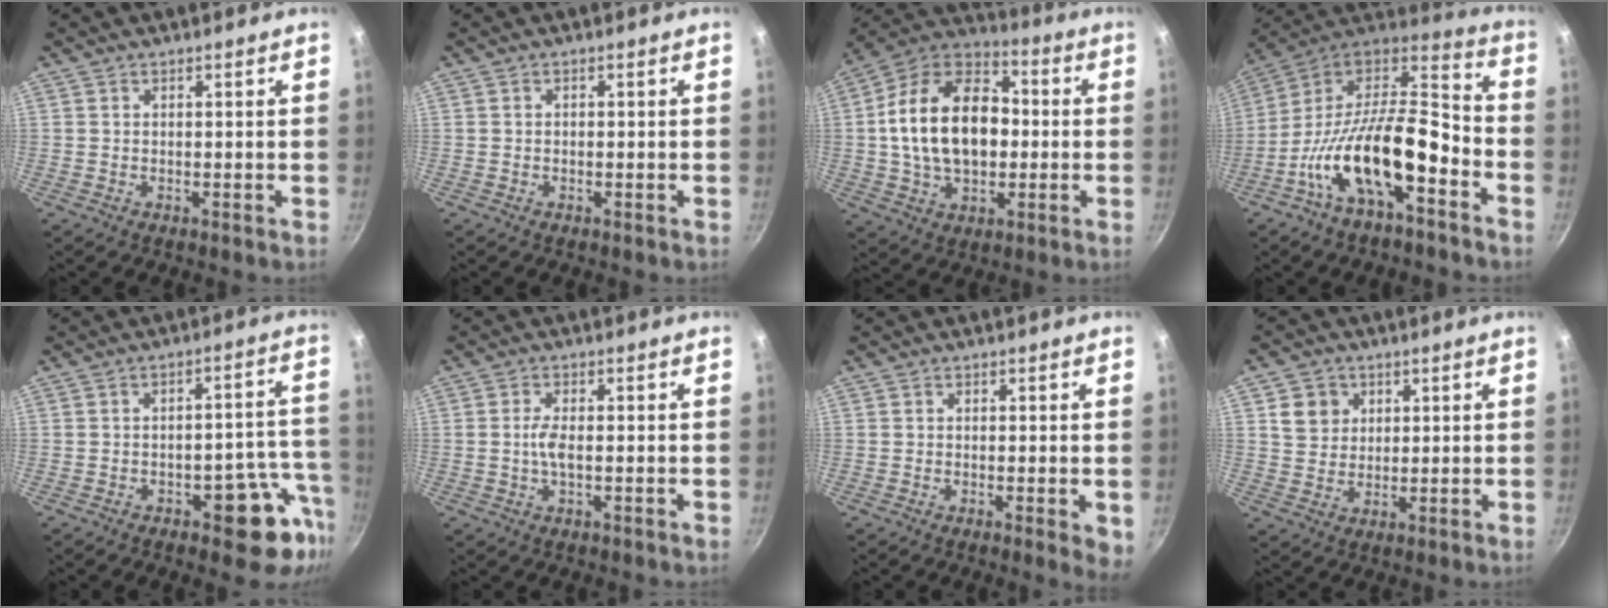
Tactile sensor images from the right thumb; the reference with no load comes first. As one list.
[{"total": 0.6, "force": [-0.2, 0.5, 0.2], "torque": [-0.007, 0.004, -0.003]}, {"total": 21.4, "force": [0.3, 14.2, 16.0], "torque": [-0.245, 0.036, -0.005]}, {"total": 21.5, "force": [-8.5, 9.1, 17.5], "torque": [-0.294, 0.060, -0.170]}, {"total": 10.7, "force": [-5.0, 5.2, 7.9], "torque": [-0.031, 0.052, -0.060]}, {"total": 3.0, "force": [-0.4, 1.1, 2.8], "torque": [-0.061, 0.005, -0.010]}, {"total": 3.5, "force": [-0.8, 0.9, 3.3], "torque": [-0.041, -0.007, -0.011]}, {"total": 5.8, "force": [2.0, 5.1, 1.8], "torque": [-0.003, 0.000, 0.036]}]